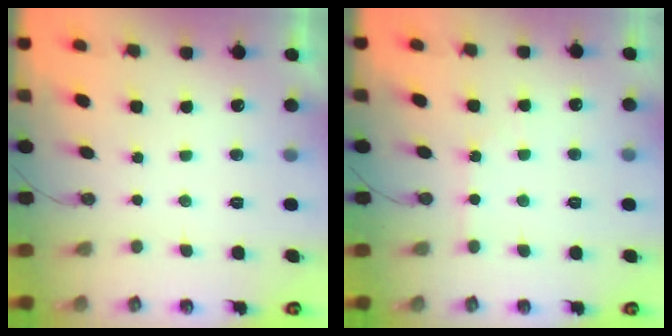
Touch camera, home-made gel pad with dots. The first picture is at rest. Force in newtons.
{"total": 1.6, "press": 1.6, "slide": 0.2}